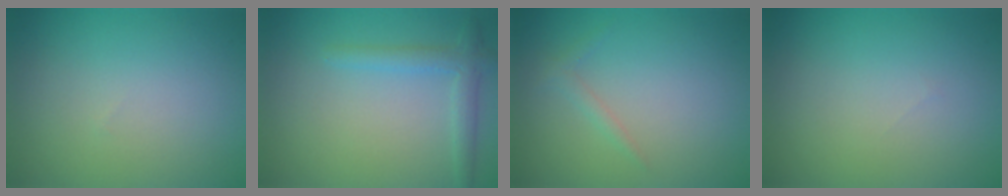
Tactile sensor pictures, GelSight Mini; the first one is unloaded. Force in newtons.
{"total": 2.3, "press": 2.3, "slide": 0.2}
{"total": 0.9, "press": 0.9, "slide": 0.0}
{"total": 0.0}